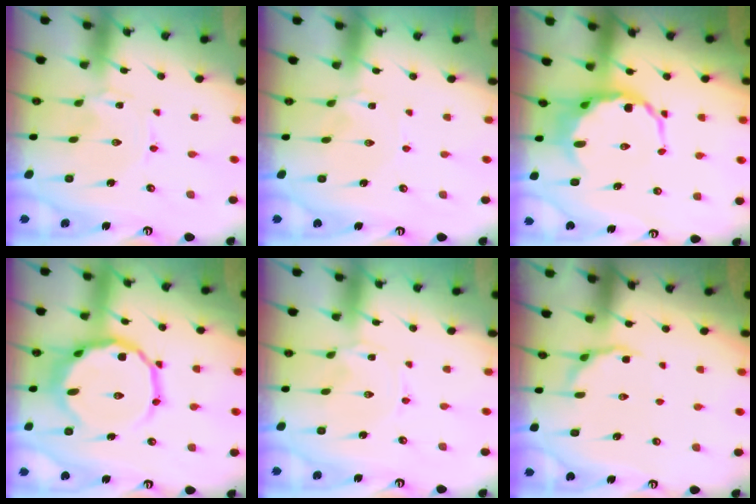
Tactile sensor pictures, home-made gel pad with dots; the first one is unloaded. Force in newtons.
{"total": 1.9, "press": 1.8, "slide": 0.4}
{"total": 8.3, "press": 7.9, "slide": 2.5}
{"total": 16.1, "press": 15.9, "slide": 3.0}
{"total": 0.0}
{"total": 4.3, "press": 3.6, "slide": 2.3}